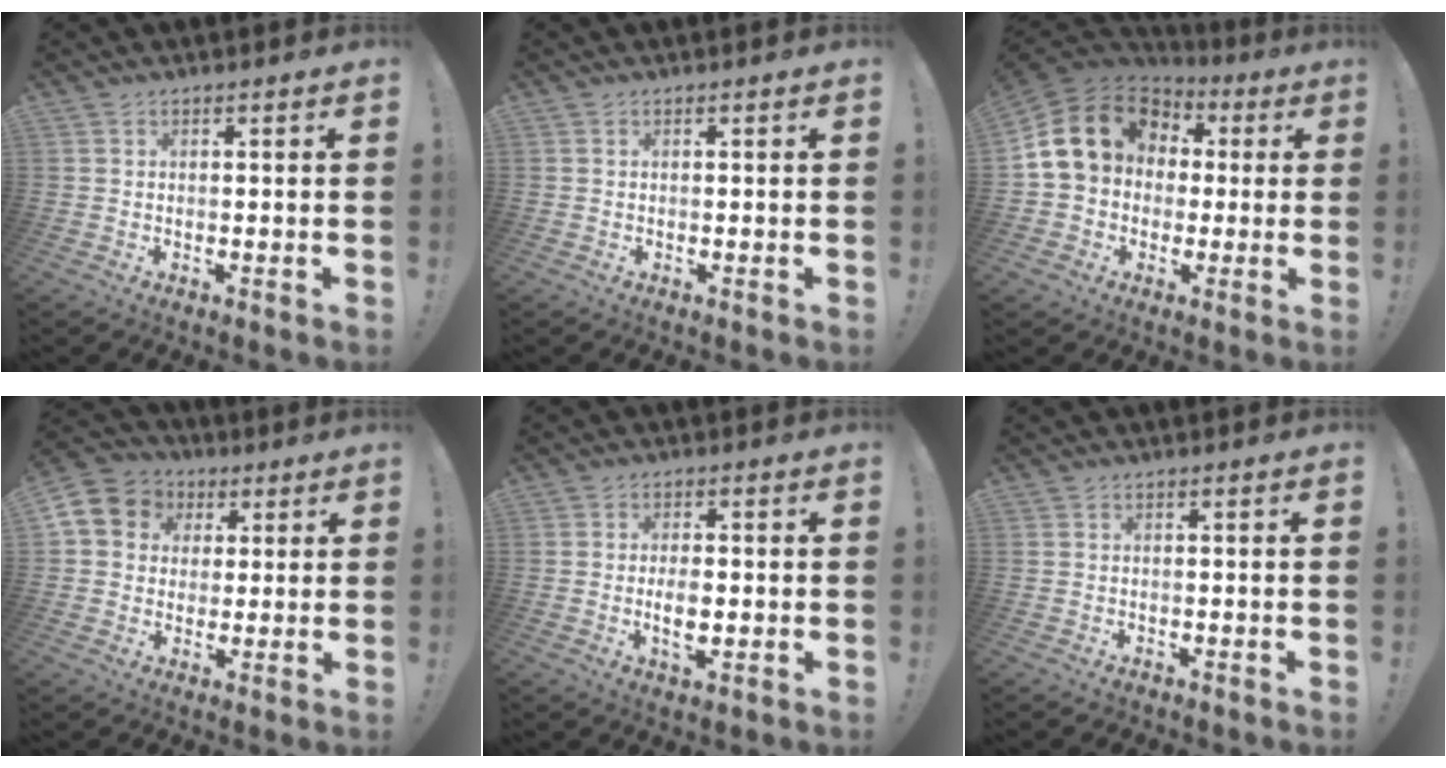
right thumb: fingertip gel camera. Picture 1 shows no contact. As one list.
[{"total": 0.0}, {"total": 17.0, "force": [4.4, 13.3, 9.5], "torque": [-0.159, -0.003, 0.091]}, {"total": 9.4, "force": [2.6, 8.3, 3.6], "torque": [-0.051, 0.001, 0.054]}, {"total": 5.3, "force": [-0.9, 2.3, 4.7], "torque": [-0.080, -0.003, -0.019]}, {"total": 0.6, "force": [-0.4, 0.4, 0.3], "torque": [-0.004, -0.001, -0.006]}]